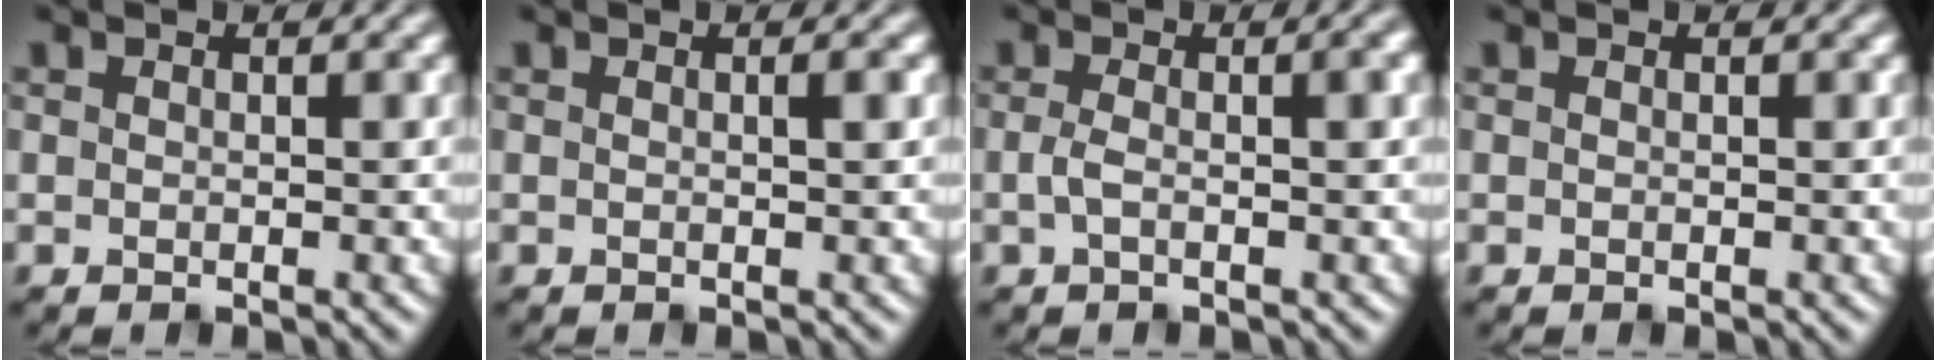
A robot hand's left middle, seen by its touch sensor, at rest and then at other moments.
{"total": 0.8, "force": [0.1, 0.1, 0.7], "torque": [-0.009, 0.004, 0.000]}
{"total": 3.4, "force": [0.1, 1.3, 3.2], "torque": [-0.054, 0.006, -0.006]}
{"total": 0.0}